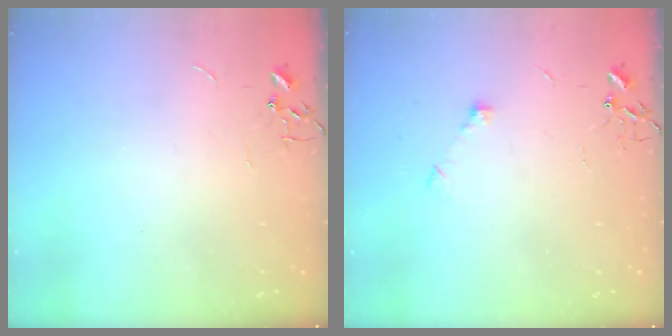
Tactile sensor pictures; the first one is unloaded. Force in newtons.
{"total": 5.2, "press": 5.1, "slide": 1.1}